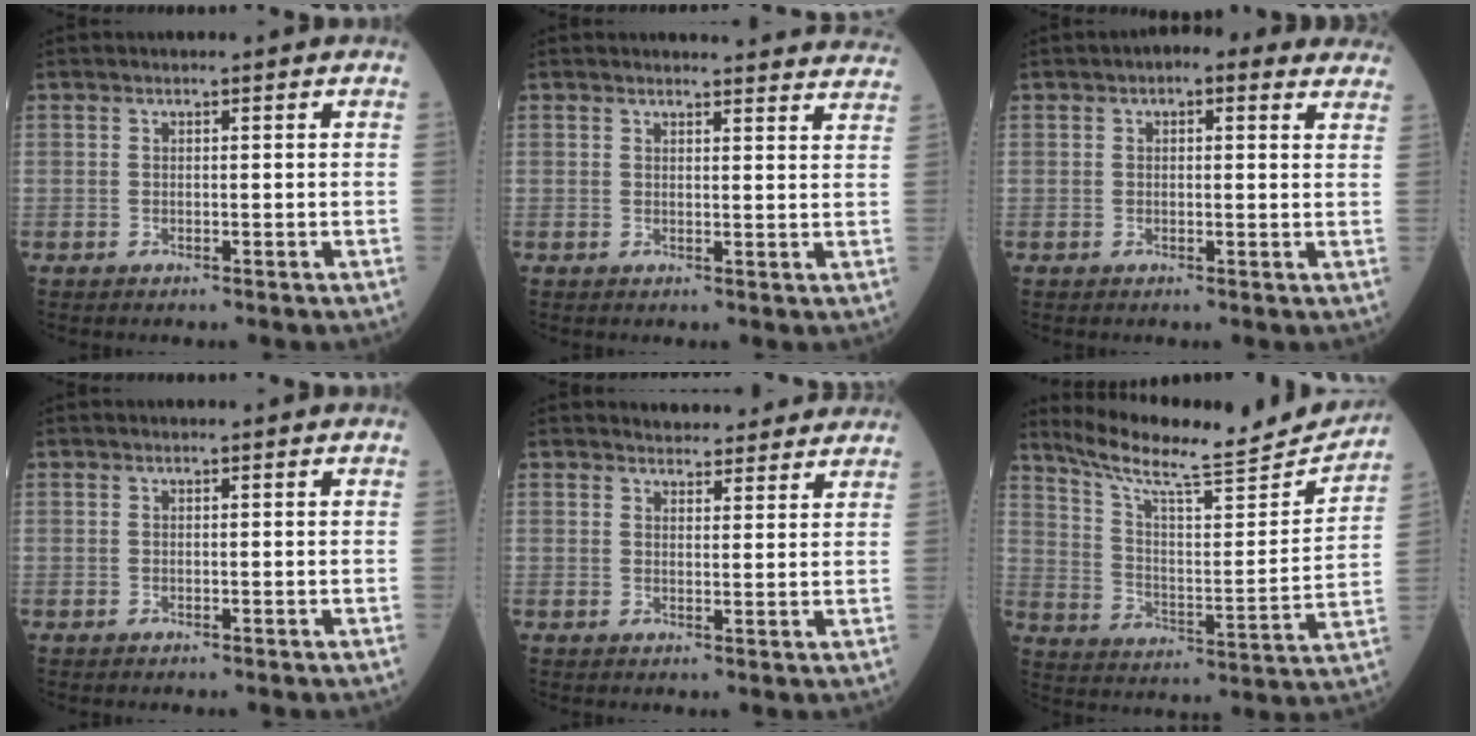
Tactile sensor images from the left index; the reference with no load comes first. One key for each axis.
{"total": 15.4, "fx": 15.1, "fy": 1.5, "fz": 2.3, "tx": 0.000, "ty": -0.049, "tz": 0.145}
{"total": 6.7, "fx": 4.9, "fy": 2.5, "fz": 3.8, "tx": -0.031, "ty": 0.021, "tz": 0.048}
{"total": 0.0}
{"total": 7.9, "fx": 7.5, "fy": 2.1, "fz": 1.6, "tx": -0.013, "ty": 0.008, "tz": 0.084}
{"total": 18.8, "fx": 17.6, "fy": 1.6, "fz": 6.6, "tx": -0.120, "ty": -0.029, "tz": 0.262}